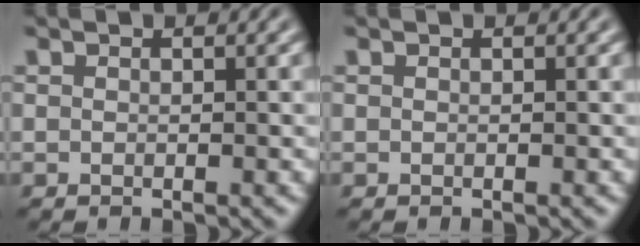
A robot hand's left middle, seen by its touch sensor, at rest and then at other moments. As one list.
[{"total": 0.0}]